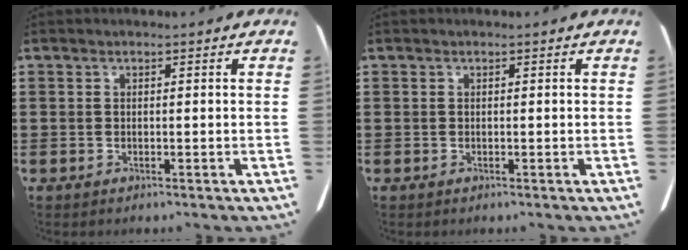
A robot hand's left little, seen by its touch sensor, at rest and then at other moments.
{"total": 0.0}